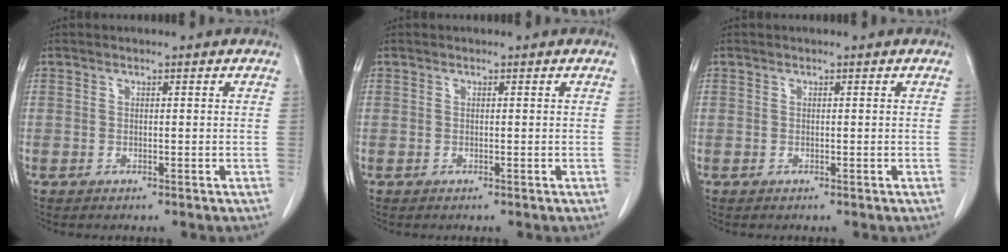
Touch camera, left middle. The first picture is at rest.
{"total": 0.0}
{"total": 0.0}